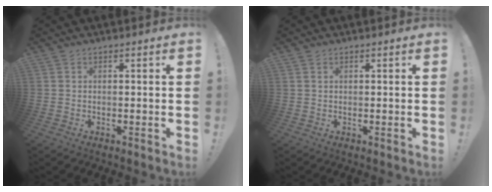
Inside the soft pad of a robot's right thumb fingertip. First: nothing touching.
{"total": 0.6, "force": [0.4, 0.4, 0.3], "torque": [-0.001, 0.000, 0.007]}